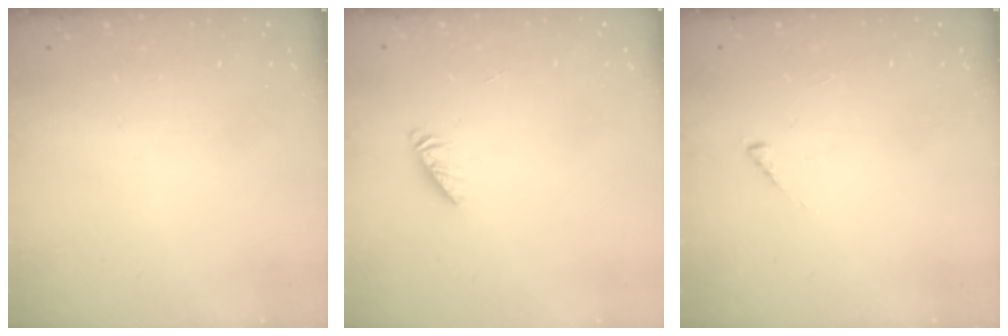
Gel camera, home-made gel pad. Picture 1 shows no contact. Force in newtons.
{"total": 1.8, "press": 1.8, "slide": 0.2}
{"total": 2.0, "press": 2.0, "slide": 0.3}